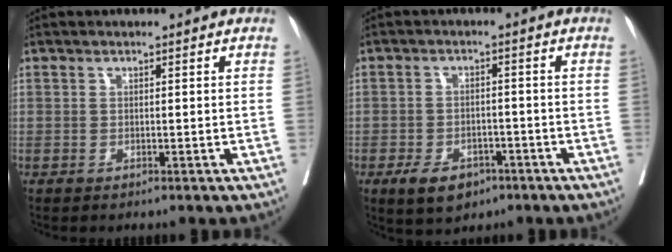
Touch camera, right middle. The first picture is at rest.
{"total": 6.2, "force": [-3.7, 3.7, 3.4], "torque": [-0.057, 0.000, -0.053]}